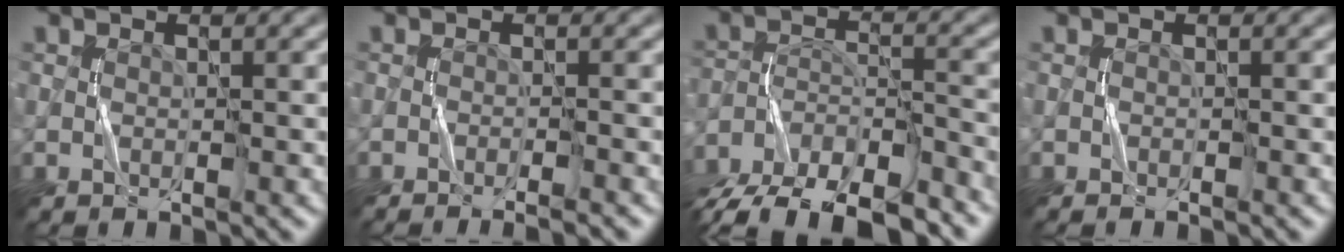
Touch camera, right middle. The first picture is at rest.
{"total": 3.0, "force": [-2.3, 0.5, 1.9], "torque": [-0.021, 0.007, -0.040]}
{"total": 11.5, "force": [-9.8, 3.9, 4.5], "torque": [-0.075, -0.017, -0.150]}
{"total": 0.6, "force": [-0.5, 0.0, 0.2], "torque": [-0.005, 0.000, -0.009]}